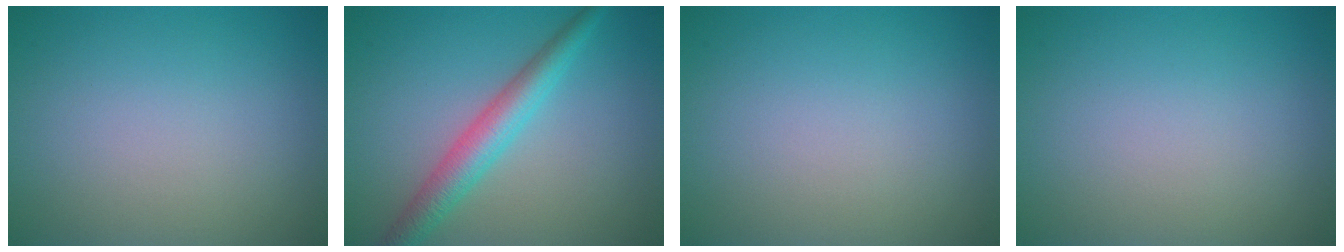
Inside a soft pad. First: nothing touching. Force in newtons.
{"total": 4.1, "press": 4.1, "slide": 0.0}
{"total": 0.0}
{"total": 0.0}